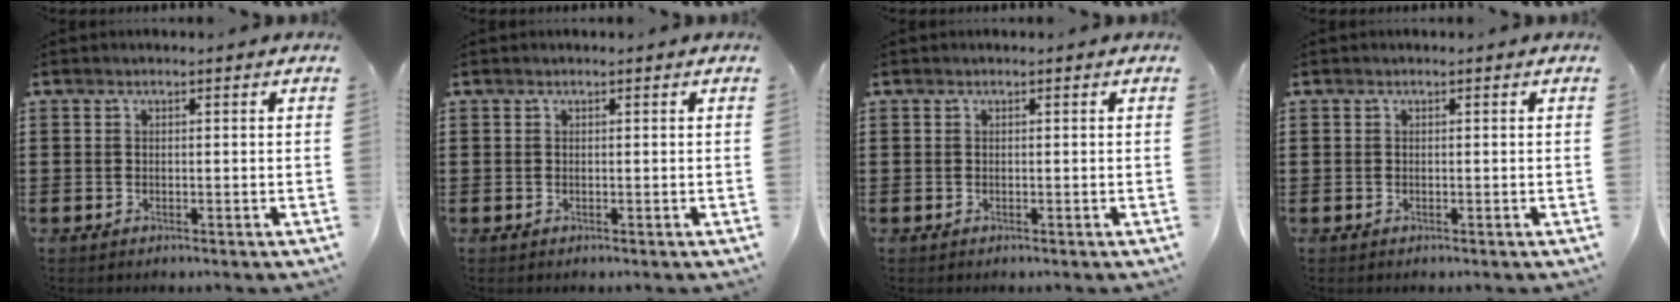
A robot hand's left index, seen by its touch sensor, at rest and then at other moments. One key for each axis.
{"total": 0.0}
{"total": 0.0}
{"total": 0.0}